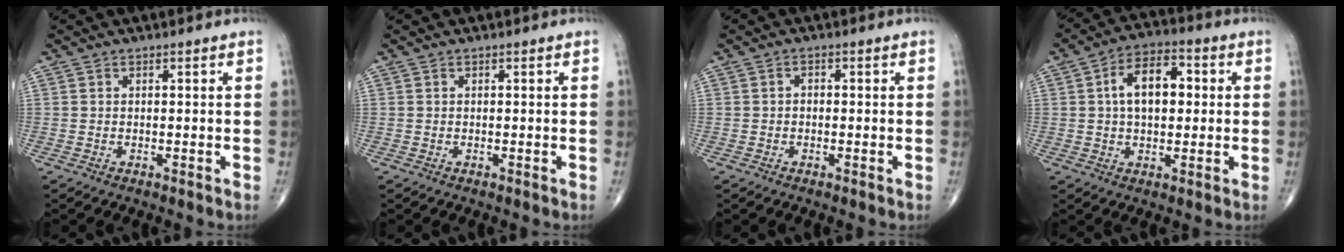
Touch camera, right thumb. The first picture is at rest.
{"total": 0.0}
{"total": 1.2, "force": [-0.1, 0.9, 0.8], "torque": [-0.008, 0.004, -0.005]}
{"total": 10.6, "force": [1.5, 6.2, 8.5], "torque": [-0.125, 0.018, 0.018]}